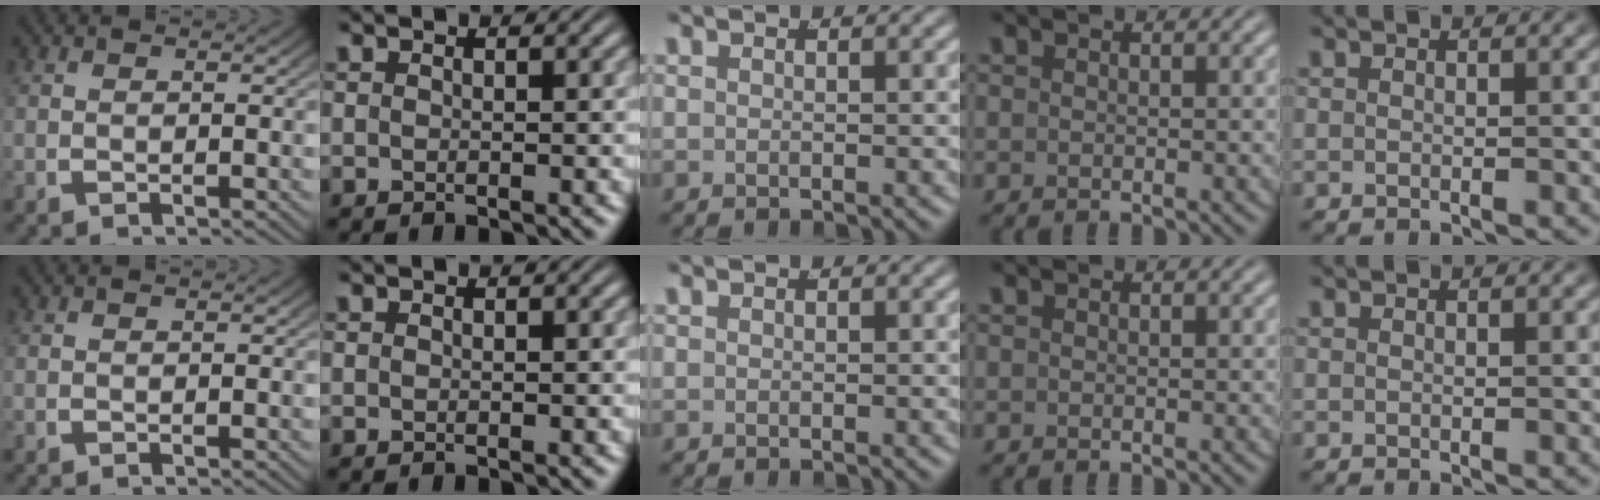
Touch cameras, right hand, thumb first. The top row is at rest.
{}